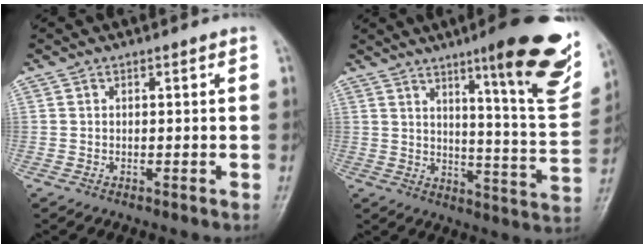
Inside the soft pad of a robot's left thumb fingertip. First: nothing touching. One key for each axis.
{"total": 22.2, "fx": 12.7, "fy": 3.8, "fz": 17.8, "tx": -0.202, "ty": -0.061, "tz": 0.177}